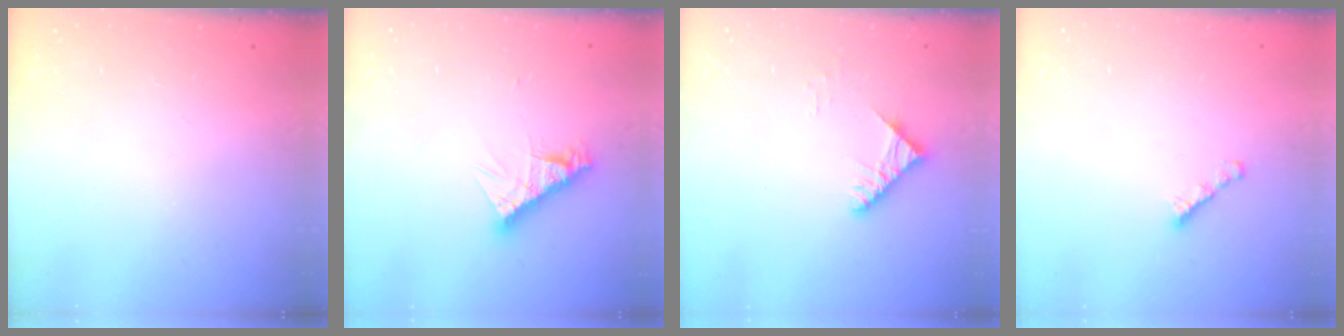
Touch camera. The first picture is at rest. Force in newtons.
{"total": 9.0, "press": 8.9, "slide": 0.8}
{"total": 4.7, "press": 4.7, "slide": 0.9}
{"total": 2.7, "press": 2.7, "slide": 0.2}